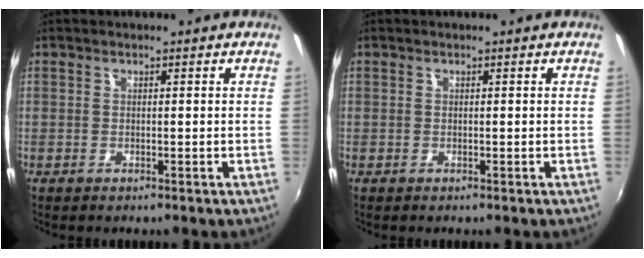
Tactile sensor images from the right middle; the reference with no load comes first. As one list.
[{"total": 0.0}]